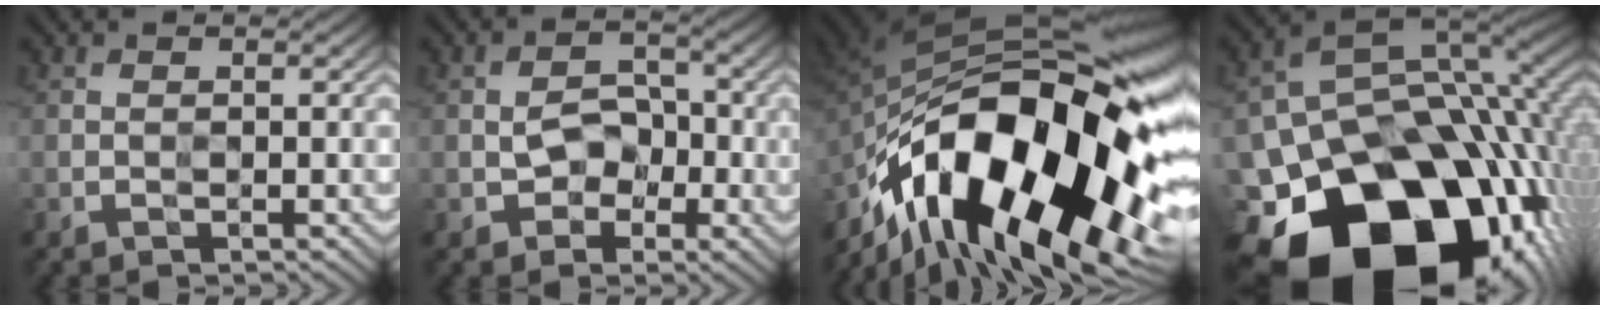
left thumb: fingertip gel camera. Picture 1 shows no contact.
{"total": 3.2, "force": [-0.9, 2.7, 1.5], "torque": [-0.004, 0.004, -0.018]}
{"total": 20.0, "force": [-7.4, 9.2, 16.2], "torque": [-0.297, -0.011, -0.130]}
{"total": 22.0, "force": [-9.2, 14.9, 13.3], "torque": [-0.268, -0.071, -0.105]}